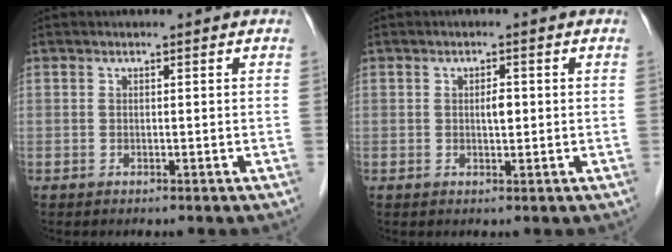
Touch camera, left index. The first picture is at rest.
{"total": 1.7, "force": [-0.2, 0.6, 1.5], "torque": [-0.026, -0.003, -0.002]}